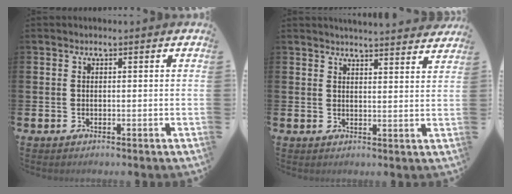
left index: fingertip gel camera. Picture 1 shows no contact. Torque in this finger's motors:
{"motor_torque": [0.98, -1.16, 0.51, 0.04]}